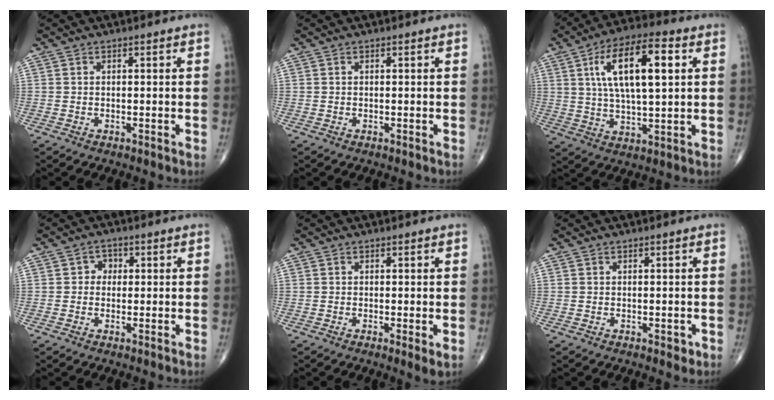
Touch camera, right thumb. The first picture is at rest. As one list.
[{"total": 0.0}, {"total": 16.1, "force": [4.5, 6.0, 14.2], "torque": [-0.242, 0.005, 0.074]}, {"total": 2.5, "force": [0.3, 2.3, 1.0], "torque": [0.004, 0.006, -0.004]}, {"total": 1.9, "force": [-0.2, 0.4, 1.9], "torque": [-0.036, -0.009, -0.008]}, {"total": 1.2, "force": [-0.4, 0.8, 0.9], "torque": [-0.005, -0.001, -0.005]}]